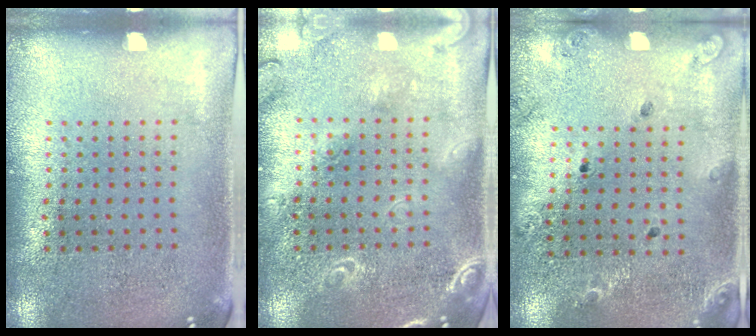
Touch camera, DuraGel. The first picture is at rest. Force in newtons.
{"total": 1.8, "press": 1.8, "slide": 0.5}
{"total": 1.3, "press": 1.3, "slide": 0.2}